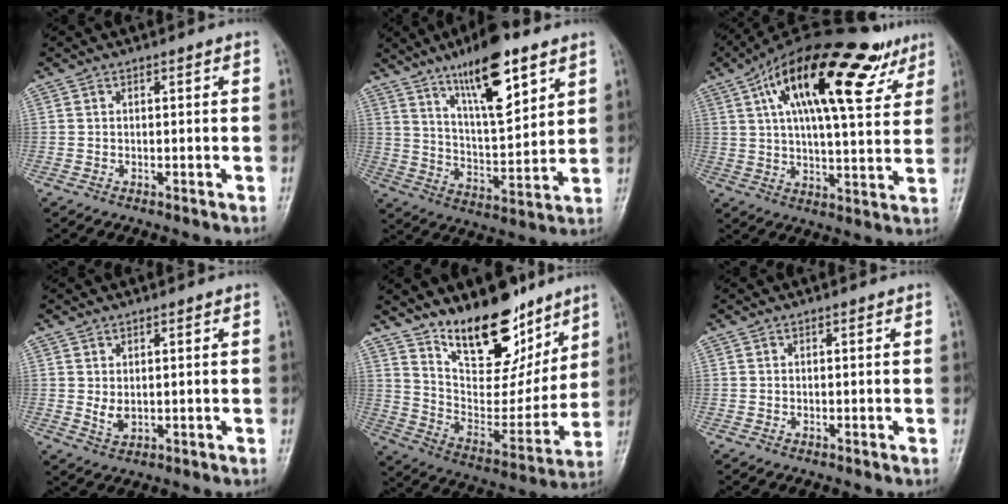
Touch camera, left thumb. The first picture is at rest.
{"total": 16.1, "force": [9.5, 4.8, 12.1], "torque": [-0.177, -0.051, 0.164]}
{"total": 25.8, "force": [12.1, 9.8, 20.5], "torque": [-0.303, 0.003, 0.189]}
{"total": 2.7, "force": [0.5, 1.7, 2.0], "torque": [-0.030, -0.010, 0.016]}
{"total": 20.0, "force": [13.7, 9.4, 11.2], "torque": [-0.114, -0.088, 0.232]}
{"total": 0.0}